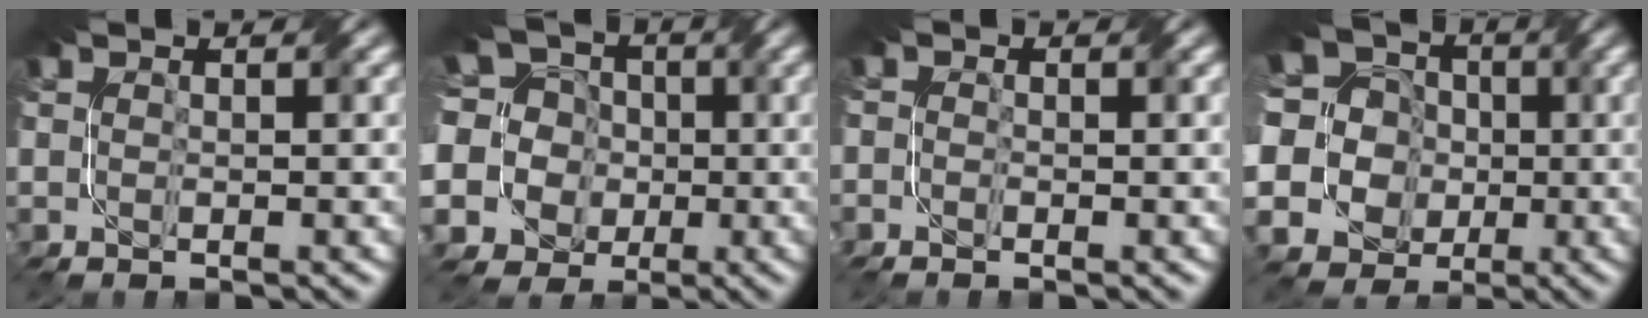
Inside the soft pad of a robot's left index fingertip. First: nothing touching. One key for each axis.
{"total": 13.7, "fx": 0.0, "fy": 12.7, "fz": 5.0, "tx": -0.166, "ty": 0.025, "tz": -0.025}
{"total": 0.8, "fx": -0.6, "fy": 0.5, "fz": 0.3, "tx": -0.006, "ty": -0.006, "tz": -0.014}
{"total": 18.1, "fx": -0.1, "fy": 16.9, "fz": 6.3, "tx": -0.194, "ty": 0.019, "tz": -0.037}